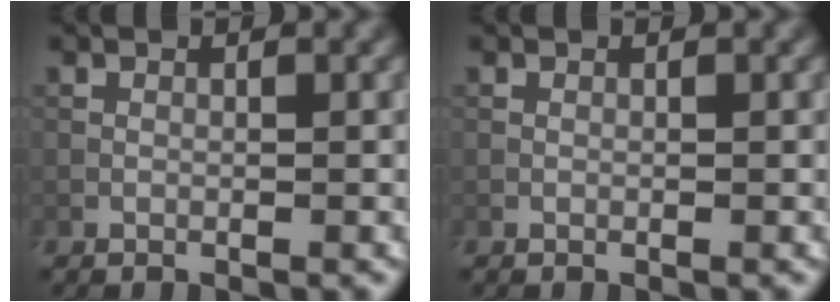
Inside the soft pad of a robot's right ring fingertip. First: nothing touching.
{"total": 0.0}